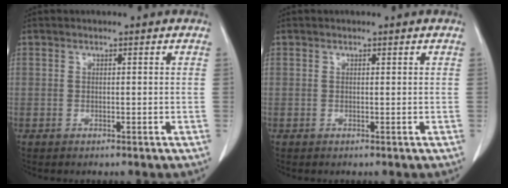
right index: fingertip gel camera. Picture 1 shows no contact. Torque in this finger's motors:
{"motor_torque": [0.08, 0.00, 0.02, 0.00]}